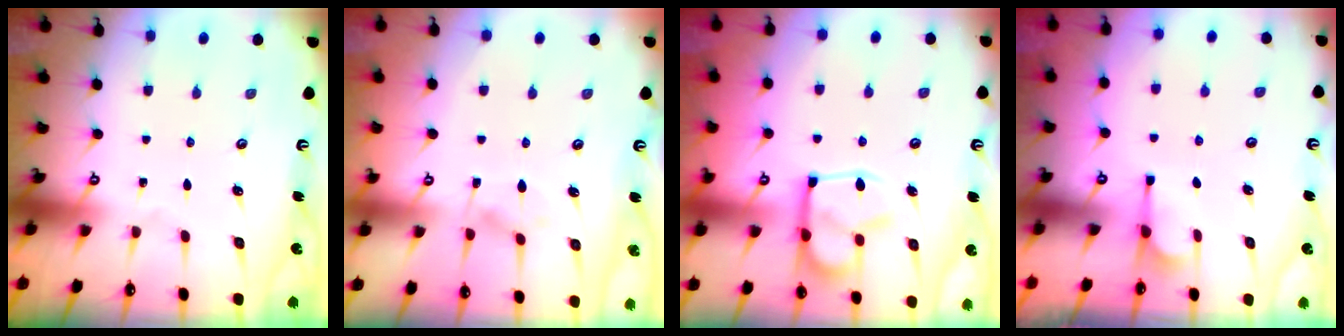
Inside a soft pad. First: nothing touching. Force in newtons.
{"total": 1.6, "press": 1.3, "slide": 0.9}
{"total": 8.3, "press": 8.2, "slide": 1.1}
{"total": 4.3, "press": 4.1, "slide": 1.1}